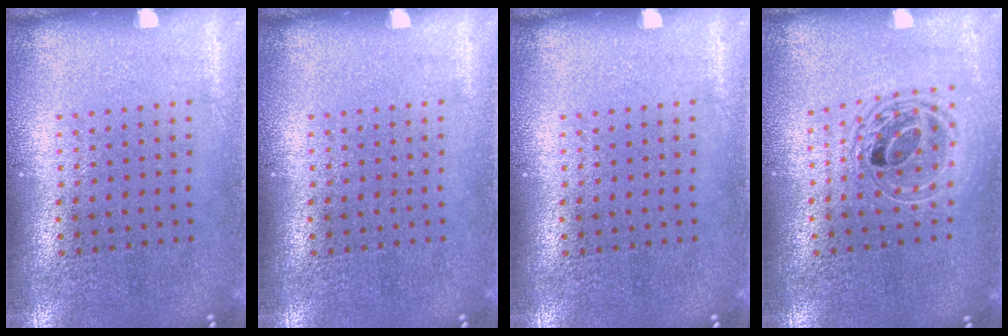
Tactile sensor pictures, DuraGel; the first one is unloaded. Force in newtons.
{"total": 0.0}
{"total": 0.0}
{"total": 1.7, "press": 1.4, "slide": 1.0}